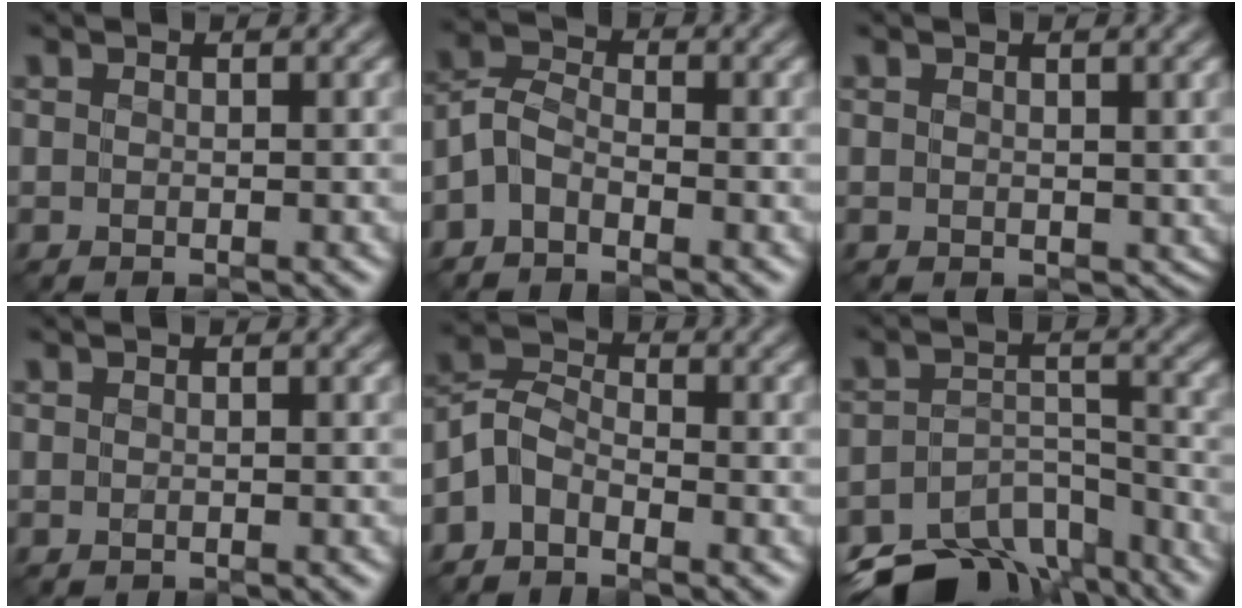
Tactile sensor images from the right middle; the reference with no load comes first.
{"total": 2.6, "force": [-1.6, 1.3, 1.7], "torque": [-0.035, 0.007, -0.043]}
{"total": 1.2, "force": [0.5, 1.0, 0.6], "torque": [-0.012, -0.005, 0.011]}
{"total": 0.0}
{"total": 3.3, "force": [-2.1, 1.8, 1.7], "torque": [-0.039, 0.009, -0.053]}
{"total": 11.5, "force": [-9.4, 5.3, 3.7], "torque": [-0.060, -0.017, -0.128]}